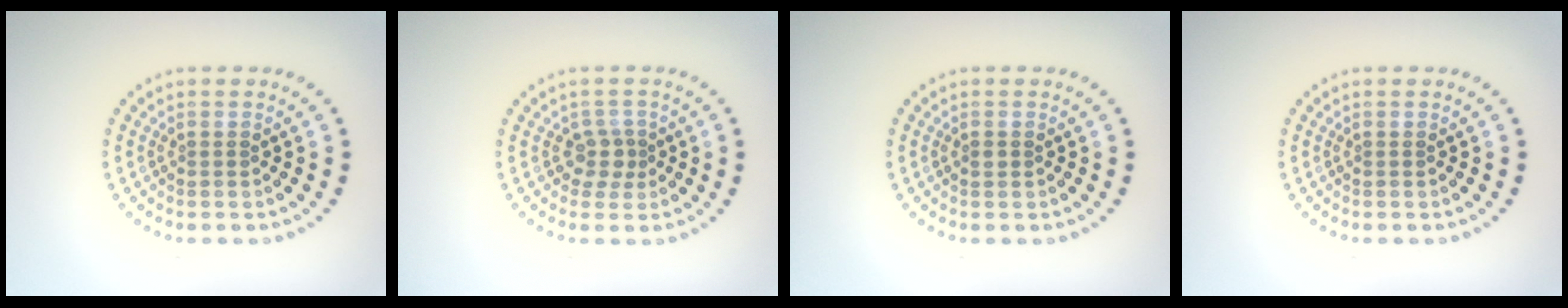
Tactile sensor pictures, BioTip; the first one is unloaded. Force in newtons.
{"total": 1.8, "press": 1.5, "slide": 1.1}
{"total": 0.6, "press": 0.6, "slide": 0.1}
{"total": 0.0}